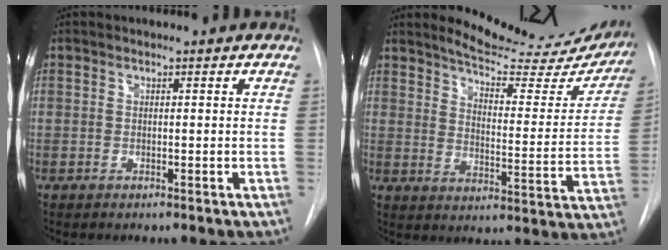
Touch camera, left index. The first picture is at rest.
{"total": 19.3, "force": [18.0, 3.6, 6.0], "torque": [-0.070, -0.070, 0.217]}